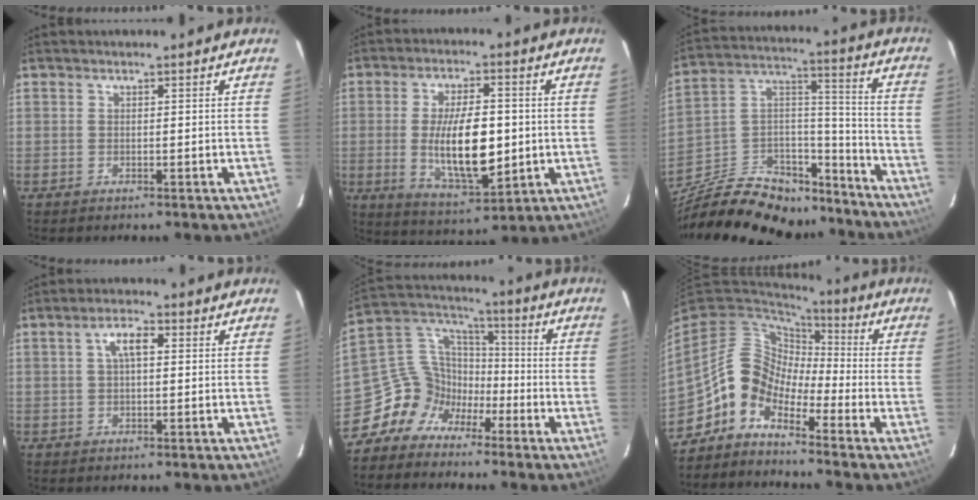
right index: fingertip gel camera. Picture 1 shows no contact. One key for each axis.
{"total": 14.1, "fx": -1.1, "fy": 5.4, "fz": 13.0, "tx": -0.238, "ty": -0.016, "tz": -0.008}
{"total": 30.4, "fx": -23.0, "fy": 13.8, "fz": 14.2, "tx": -0.291, "ty": 0.047, "tz": -0.340}
{"total": 4.0, "fx": 0.8, "fy": 1.6, "fz": 3.6, "tx": -0.069, "ty": 0.013, "tz": 0.016}
{"total": 10.5, "fx": -7.7, "fy": 7.0, "fz": 1.3, "tx": -0.044, "ty": 0.052, "tz": -0.157}
{"total": 9.2, "fx": -5.9, "fy": 5.9, "fz": 4.0, "tx": -0.073, "ty": 0.035, "tz": -0.142}